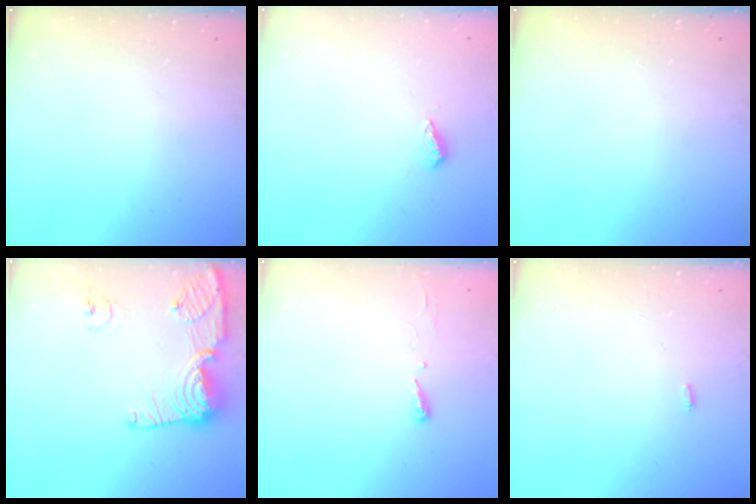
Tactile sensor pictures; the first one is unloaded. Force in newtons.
{"total": 4.2, "press": 4.1, "slide": 1.0}
{"total": 0.0}
{"total": 13.9, "press": 13.8, "slide": 1.5}
{"total": 2.9, "press": 2.9, "slide": 0.4}
{"total": 3.3, "press": 1.6, "slide": 2.9}